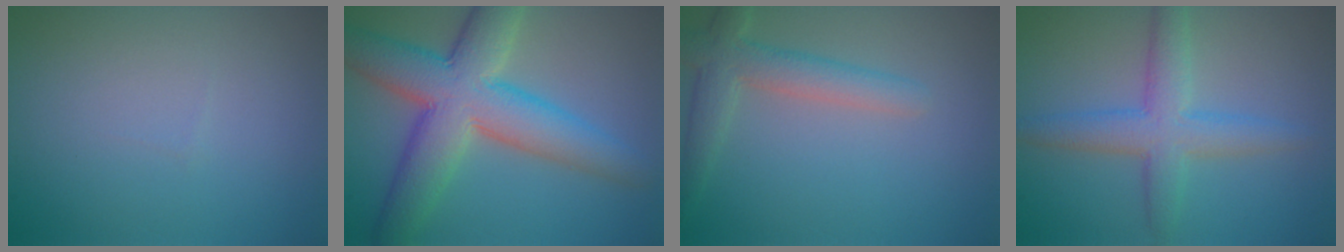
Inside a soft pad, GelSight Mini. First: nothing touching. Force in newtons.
{"total": 9.5, "press": 9.5, "slide": 0.2}
{"total": 3.4, "press": 3.4, "slide": 0.3}
{"total": 4.4, "press": 4.4, "slide": 0.1}